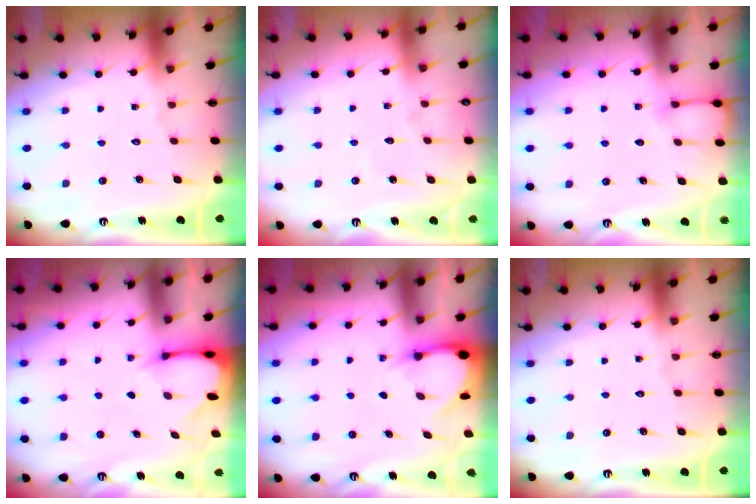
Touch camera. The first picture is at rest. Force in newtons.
{"total": 3.1, "press": 3.1, "slide": 0.3}
{"total": 6.6, "press": 6.6, "slide": 0.5}
{"total": 2.5, "press": 2.5, "slide": 0.3}
{"total": 3.3, "press": 3.2, "slide": 0.2}
{"total": 0.0}